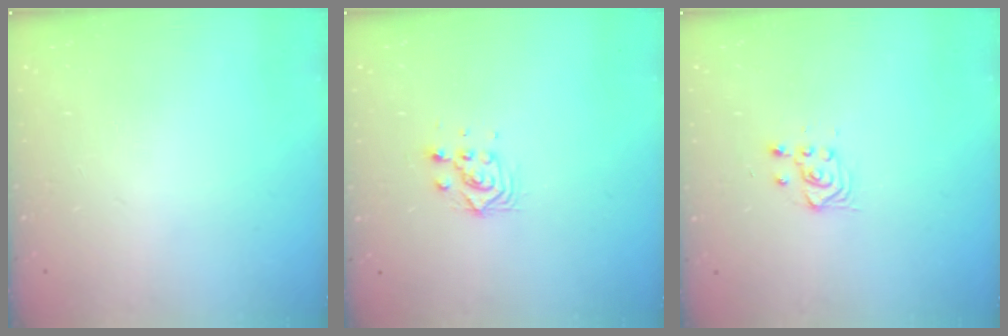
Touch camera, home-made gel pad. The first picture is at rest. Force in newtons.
{"total": 4.8, "press": 4.8, "slide": 0.1}
{"total": 3.6, "press": 3.3, "slide": 1.4}